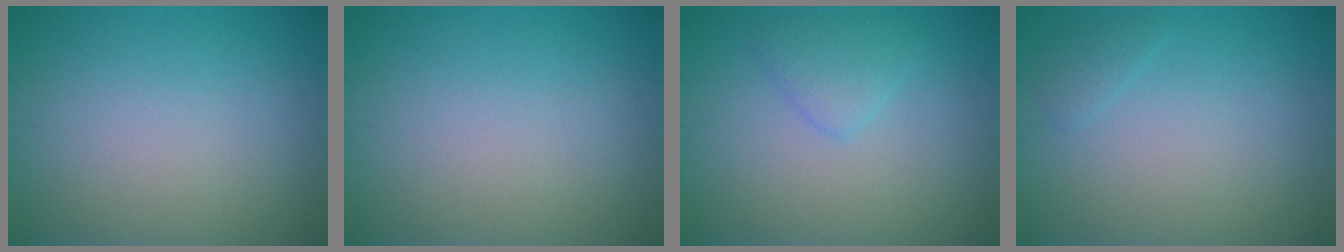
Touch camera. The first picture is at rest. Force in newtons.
{"total": 0.0}
{"total": 2.0, "press": 2.0, "slide": 0.0}
{"total": 0.9, "press": 0.9, "slide": 0.1}